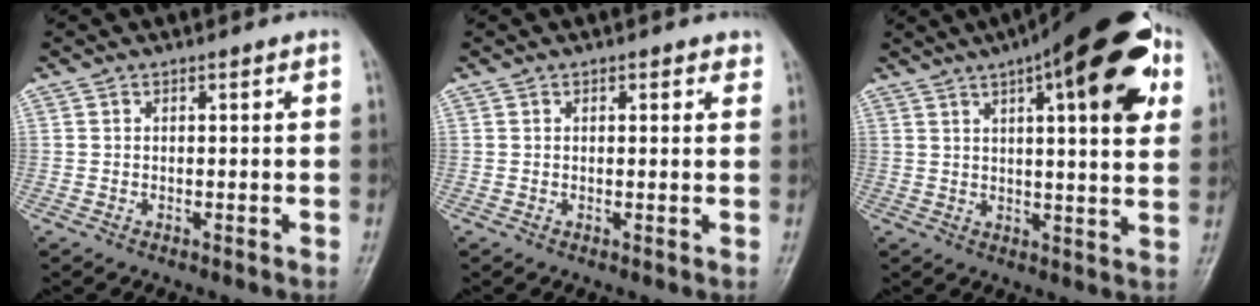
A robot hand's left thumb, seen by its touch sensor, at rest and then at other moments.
{"total": 1.7, "force": [1.1, 0.9, 1.0], "torque": [0.000, -0.003, 0.009]}
{"total": 21.1, "force": [9.2, 6.2, 18.0], "torque": [-0.236, -0.001, 0.122]}